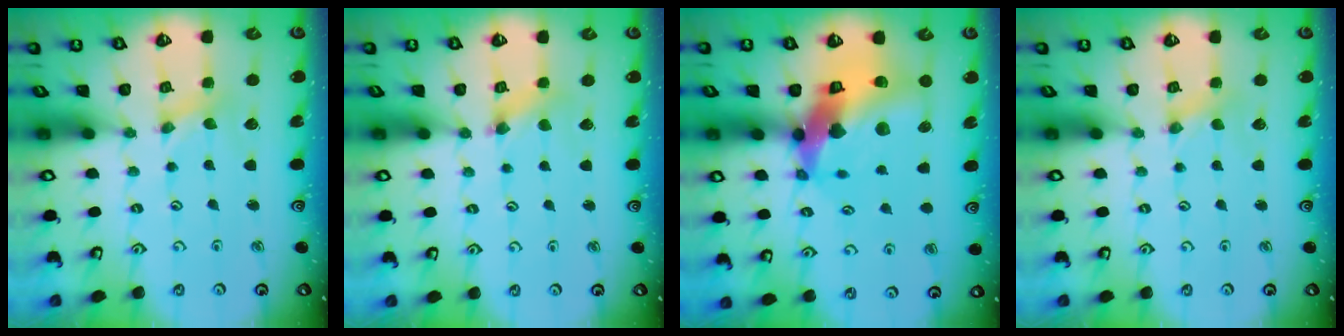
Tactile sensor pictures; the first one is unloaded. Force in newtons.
{"total": 2.5, "press": 2.5, "slide": 0.4}
{"total": 20.5, "press": 20.3, "slide": 2.6}
{"total": 0.0}